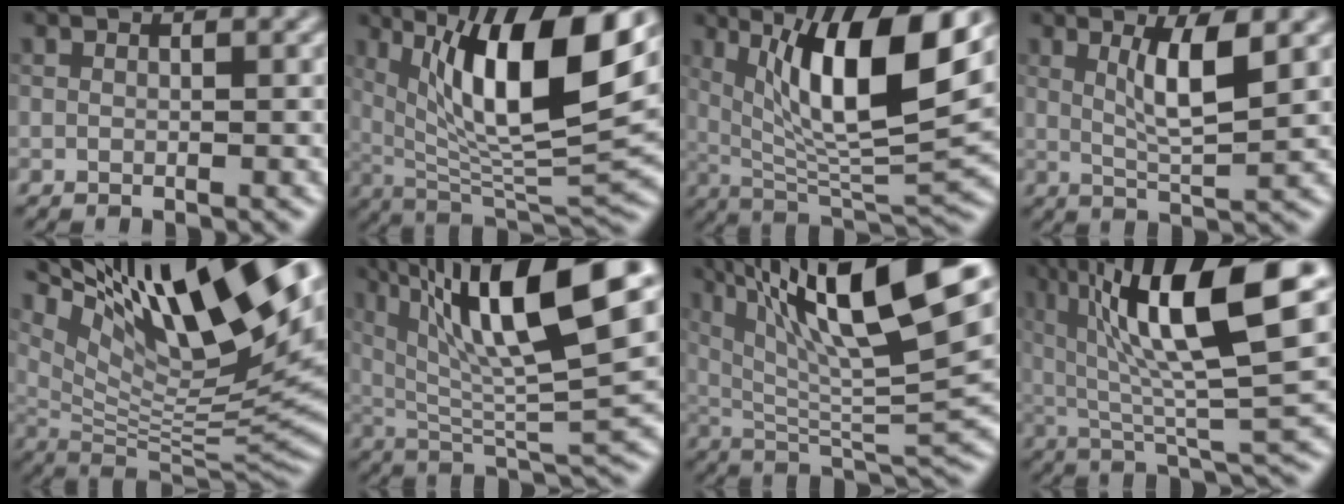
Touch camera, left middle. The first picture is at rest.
{"total": 13.4, "force": [5.0, 3.8, 11.8], "torque": [-0.188, -0.004, 0.090]}
{"total": 11.9, "force": [4.4, 2.9, 10.7], "torque": [-0.167, -0.007, 0.082]}
{"total": 4.3, "force": [1.4, 0.8, 3.9], "torque": [-0.074, -0.005, 0.028]}
{"total": 17.8, "force": [9.2, 5.1, 14.4], "torque": [-0.248, 0.016, 0.165]}
{"total": 13.7, "force": [6.0, 2.7, 12.0], "torque": [-0.202, 0.013, 0.107]}
{"total": 15.0, "force": [7.0, 3.4, 12.8], "torque": [-0.212, 0.011, 0.124]}
{"total": 14.5, "force": [5.4, 3.1, 13.2], "torque": [-0.213, 0.022, 0.089]}